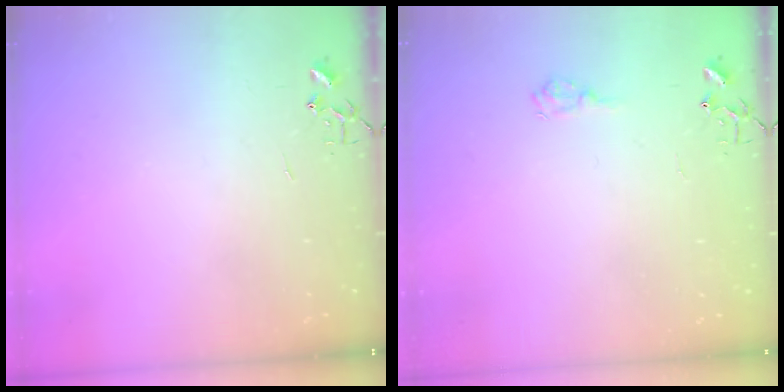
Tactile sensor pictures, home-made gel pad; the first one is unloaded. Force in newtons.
{"total": 6.8, "press": 6.8, "slide": 0.9}